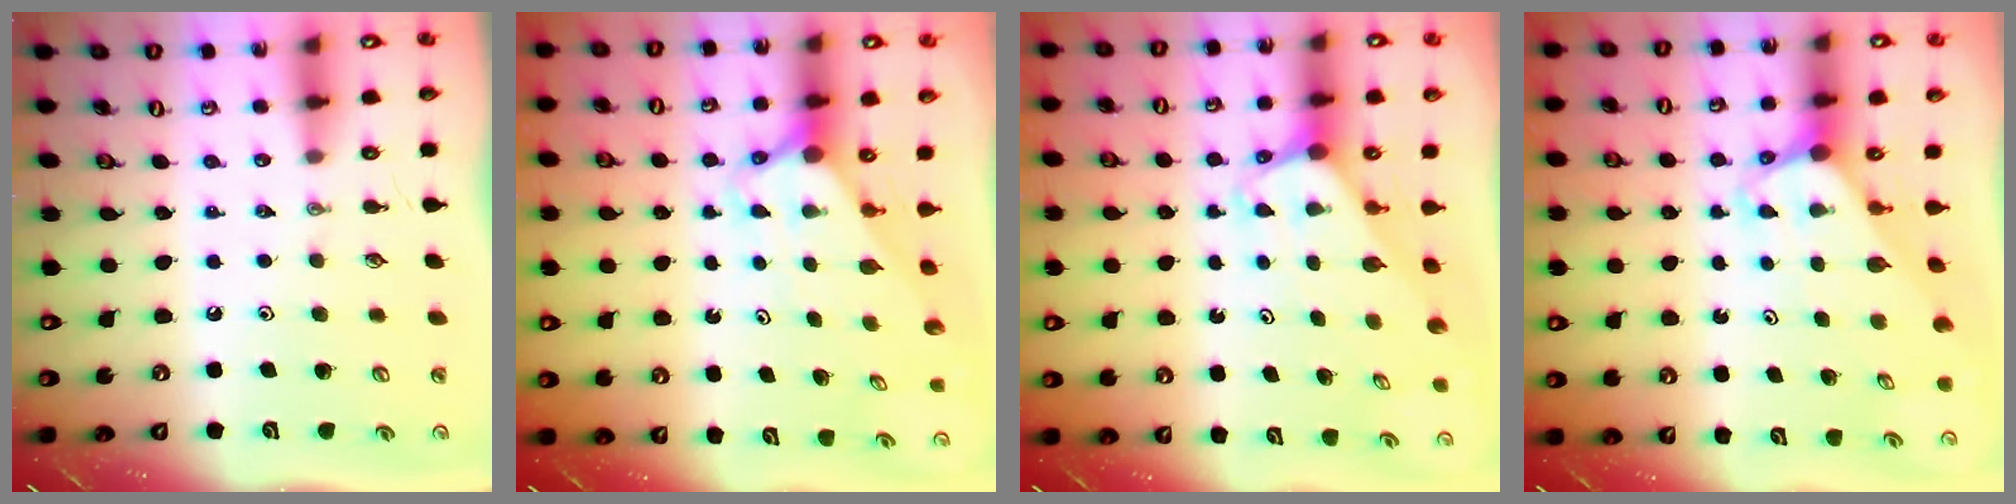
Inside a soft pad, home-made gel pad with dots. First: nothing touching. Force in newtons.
{"total": 2.8, "press": 2.8, "slide": 0.0}
{"total": 1.9, "press": 1.9, "slide": 0.1}
{"total": 3.1, "press": 3.1, "slide": 0.2}